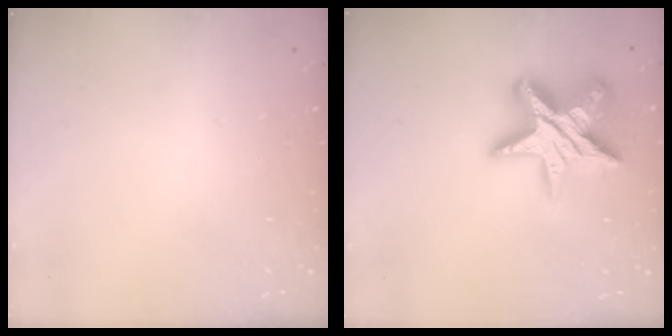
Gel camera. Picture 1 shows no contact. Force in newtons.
{"total": 19.0, "press": 18.9, "slide": 1.7}